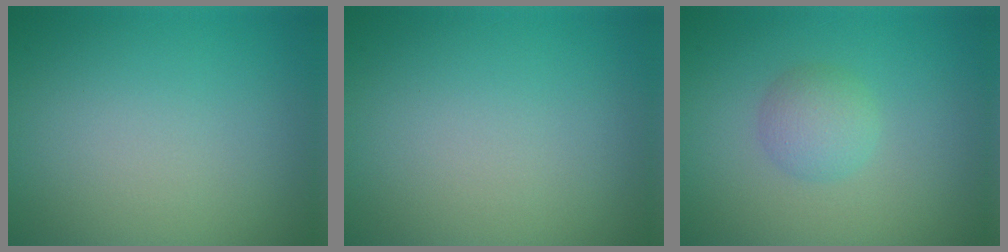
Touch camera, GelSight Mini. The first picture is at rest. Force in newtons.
{"total": 0.0}
{"total": 2.1, "press": 2.1, "slide": 0.1}